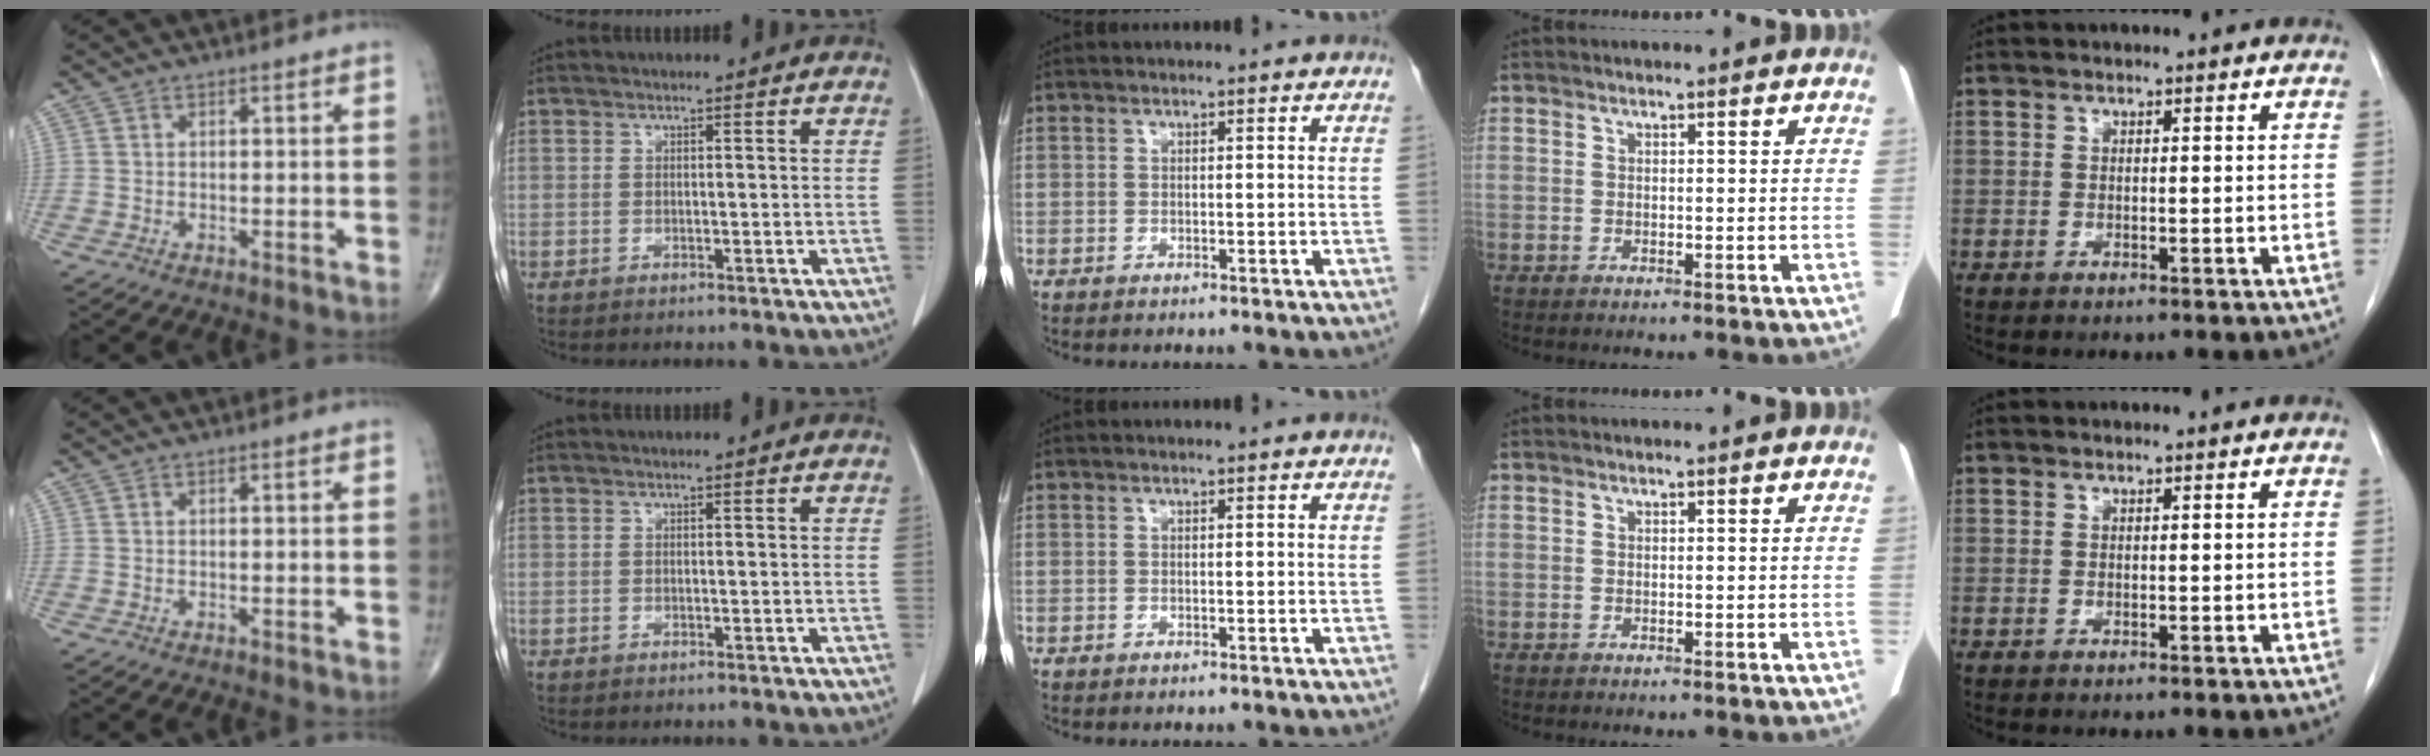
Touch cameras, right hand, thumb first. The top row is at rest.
{}